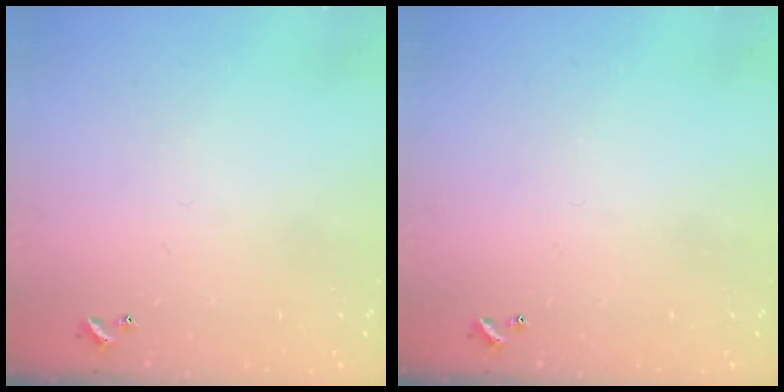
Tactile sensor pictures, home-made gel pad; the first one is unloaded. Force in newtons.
{"total": 0.0}